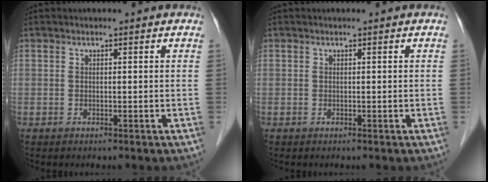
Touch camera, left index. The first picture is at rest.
{"total": 0.0}